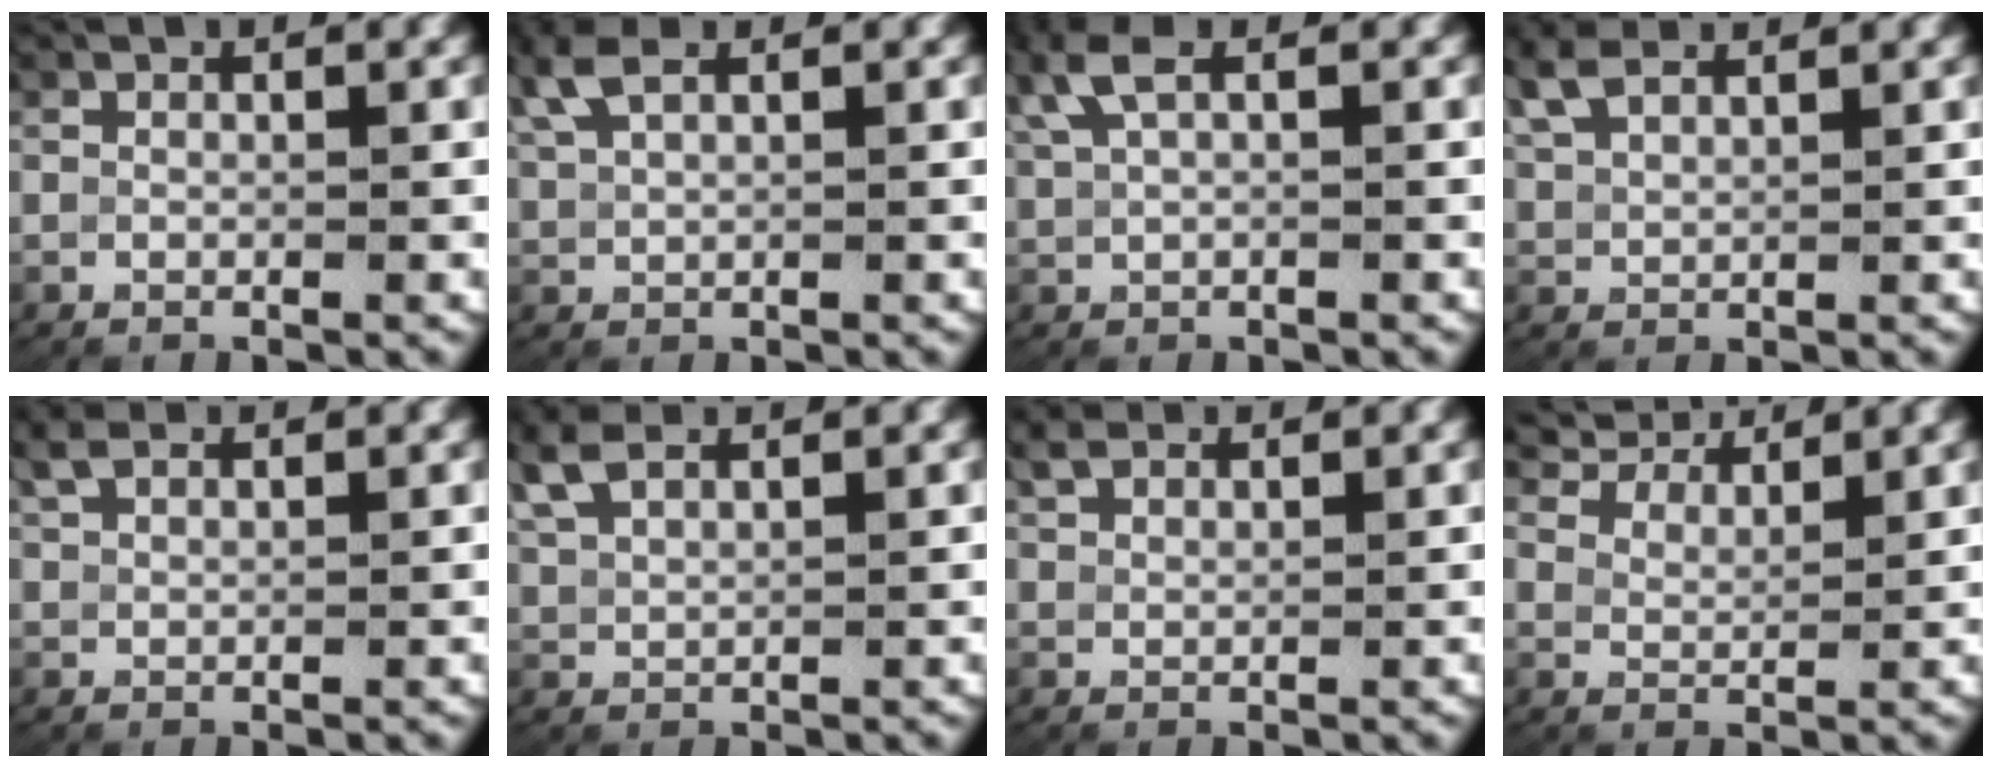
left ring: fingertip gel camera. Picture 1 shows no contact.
{"total": 2.6, "force": [1.9, 0.9, 1.7], "torque": [-0.051, 0.006, 0.040]}
{"total": 3.1, "force": [1.8, 1.1, 2.3], "torque": [-0.061, 0.010, 0.036]}
{"total": 3.0, "force": [2.6, 0.8, 1.2], "torque": [-0.046, 0.002, 0.055]}
{"total": 2.0, "force": [1.9, 0.1, 0.5], "torque": [-0.017, 0.002, 0.039]}
{"total": 3.3, "force": [2.7, 1.1, 1.4], "torque": [-0.053, 0.002, 0.057]}
{"total": 2.0, "force": [2.0, 0.1, 0.4], "torque": [-0.012, 0.000, 0.041]}
{"total": 6.0, "force": [5.4, 1.6, 2.0], "torque": [-0.036, 0.014, 0.088]}